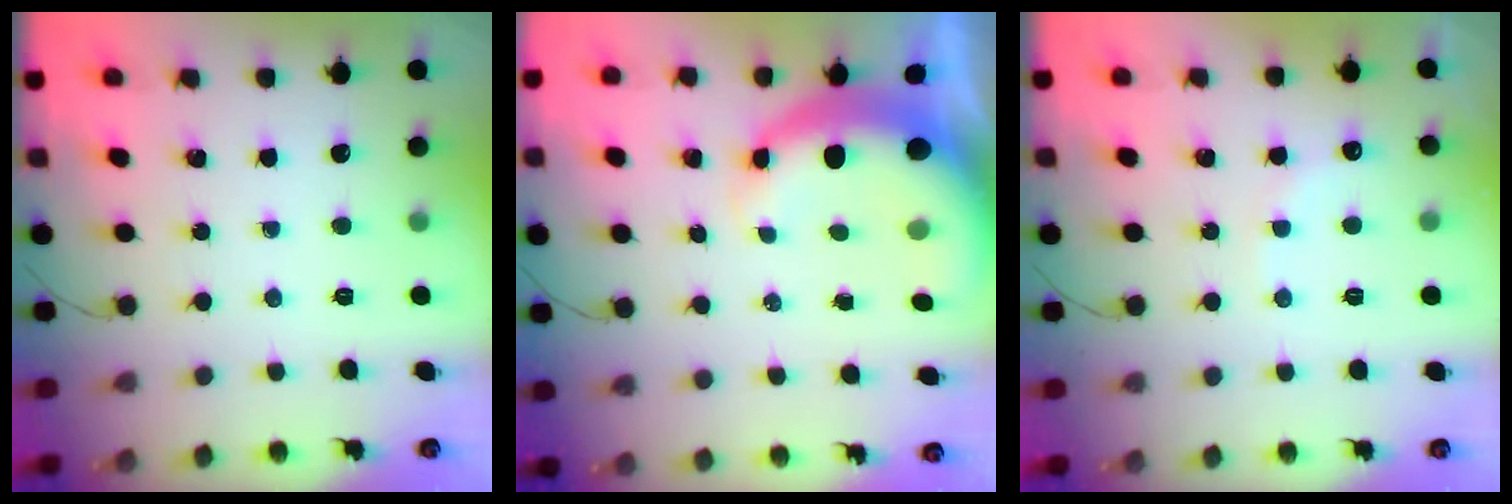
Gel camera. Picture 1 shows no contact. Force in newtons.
{"total": 8.0, "press": 7.7, "slide": 2.0}
{"total": 6.9, "press": 6.7, "slide": 1.4}